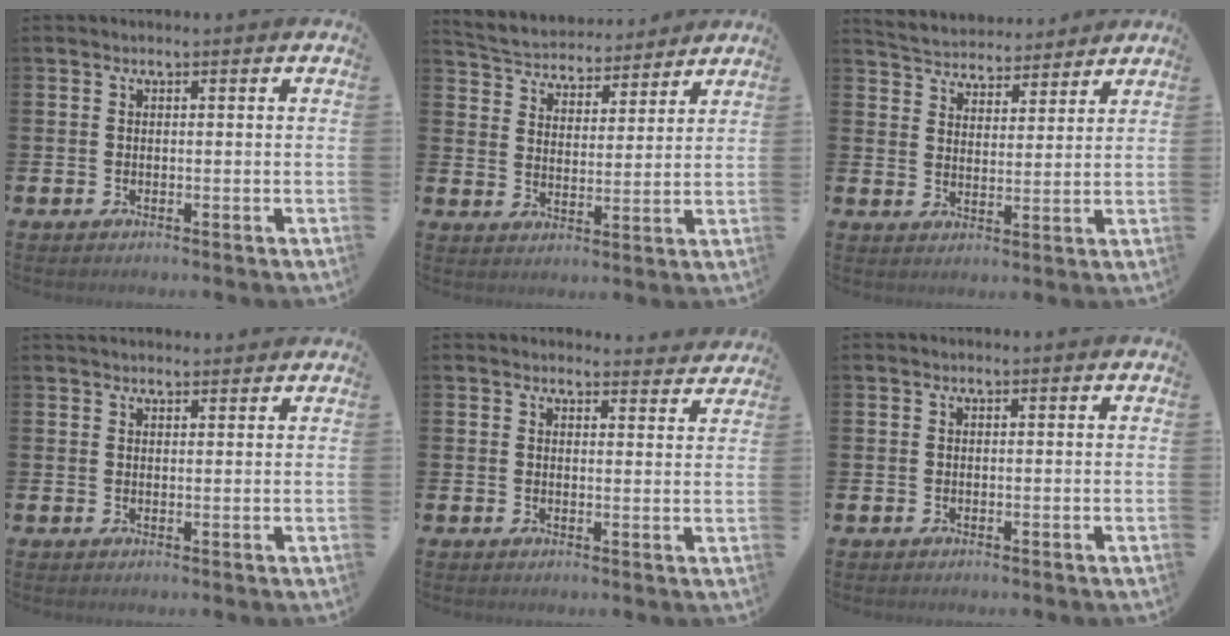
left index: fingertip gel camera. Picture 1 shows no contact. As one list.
[{"total": 4.5, "force": [4.3, 1.3, -0.1], "torque": [-0.028, -0.036, 0.071]}, {"total": 4.8, "force": [4.7, 1.1, -0.4], "torque": [-0.020, -0.029, 0.083]}, {"total": 2.0, "force": [1.9, 0.5, 0.2], "torque": [0.002, -0.006, 0.032]}, {"total": 2.7, "force": [2.6, 0.4, -0.1], "torque": [0.005, -0.017, 0.045]}, {"total": 0.0}]